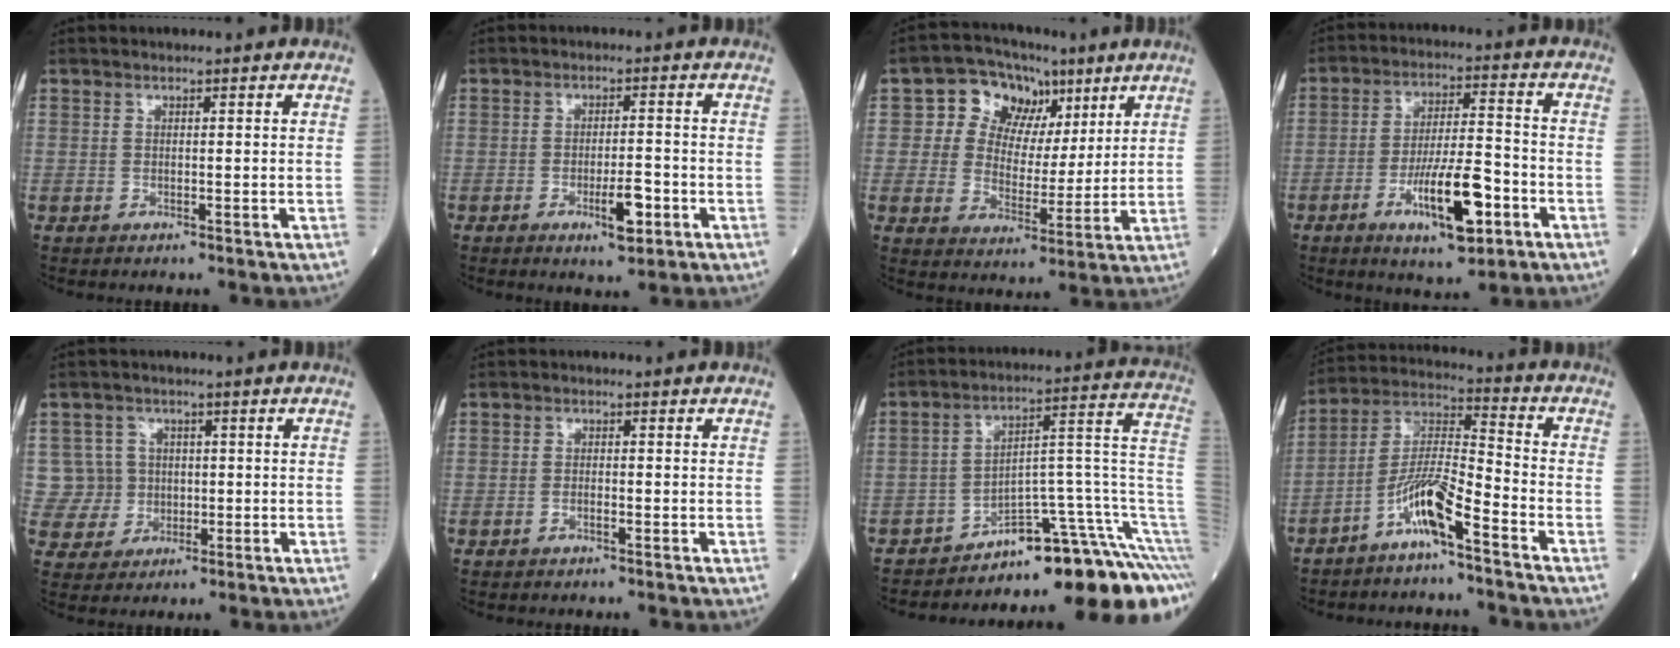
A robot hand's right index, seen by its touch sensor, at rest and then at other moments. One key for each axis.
{"total": 4.6, "fx": -2.0, "fy": 1.0, "fz": 4.0, "tx": -0.066, "ty": 0.000, "tz": -0.027}
{"total": 9.7, "fx": 4.2, "fy": 7.6, "fz": 4.2, "tx": -0.059, "ty": 0.031, "tz": 0.072}
{"total": 11.4, "fx": -4.9, "fy": 2.4, "fz": 10.0, "tx": -0.176, "ty": -0.004, "tz": -0.078}
{"total": 5.5, "fx": 0.4, "fy": 5.5, "fz": -0.4, "tx": 0.019, "ty": 0.015, "tz": 0.013}
{"total": 0.9, "fx": -0.6, "fy": 0.1, "fz": 0.7, "tx": -0.018, "ty": -0.001, "tz": -0.010}
{"total": 15.9, "fx": -12.2, "fy": 1.1, "fz": 10.1, "tx": -0.050, "ty": 0.087, "tz": -0.168}
{"total": 9.2, "fx": -5.6, "fy": 0.7, "fz": 7.3, "tx": -0.159, "ty": 0.002, "tz": -0.111}